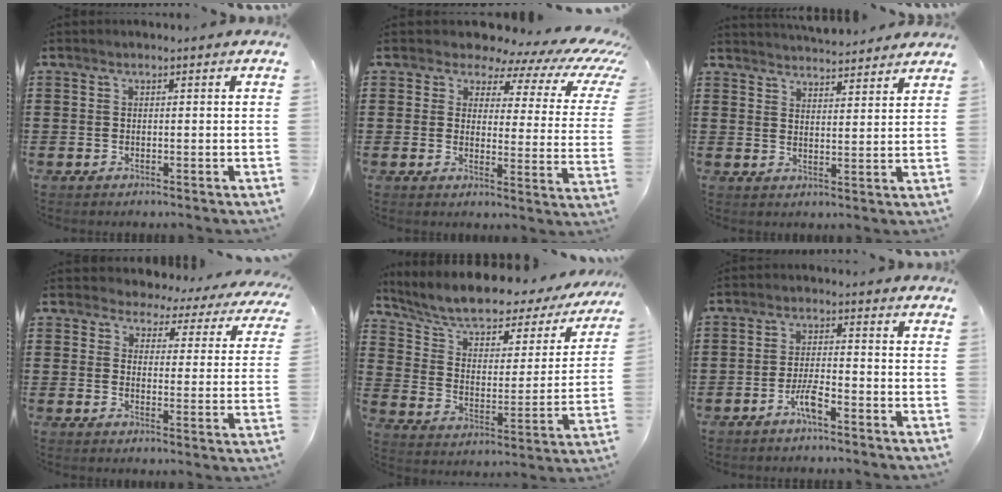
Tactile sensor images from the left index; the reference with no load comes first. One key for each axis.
{"total": 6.3, "fx": 5.1, "fy": 2.4, "fz": 2.9, "tx": -0.069, "ty": -0.031, "tz": 0.082}
{"total": 4.1, "fx": 4.1, "fy": 0.0, "fz": 0.2, "tx": -0.016, "ty": -0.020, "tz": 0.075}
{"total": 3.6, "fx": 3.4, "fy": 1.2, "fz": 0.3, "tx": -0.020, "ty": -0.024, "tz": 0.052}
{"total": 6.8, "fx": 5.5, "fy": 2.2, "fz": 3.3, "tx": -0.092, "ty": -0.040, "tz": 0.091}
{"total": 4.3, "fx": -2.7, "fy": 0.8, "fz": 3.2, "tx": -0.068, "ty": 0.004, "tz": -0.052}